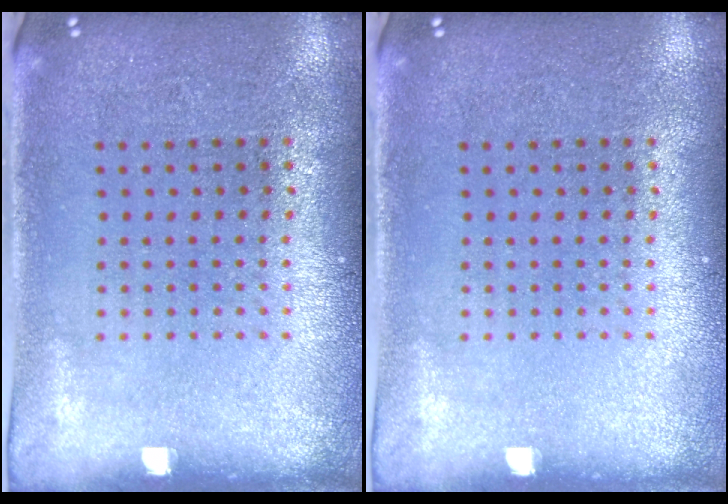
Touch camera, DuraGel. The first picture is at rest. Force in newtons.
{"total": 0.0}